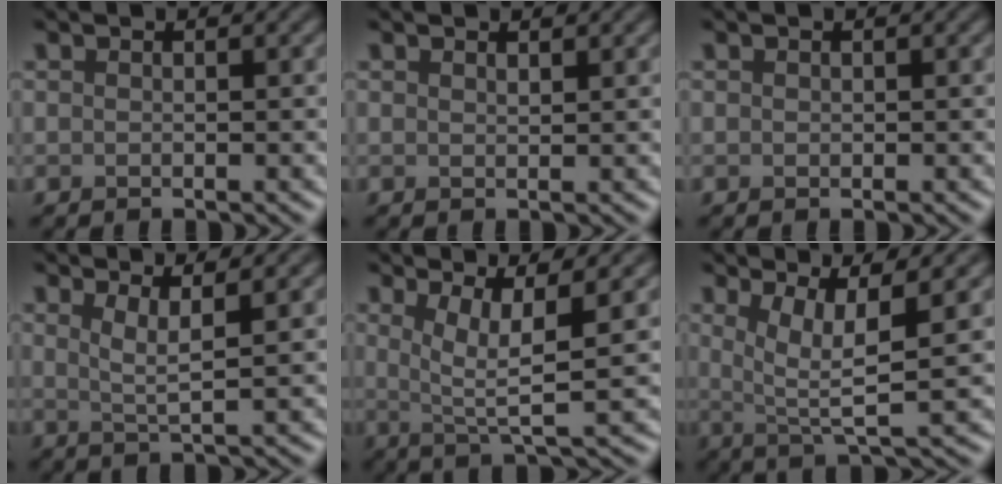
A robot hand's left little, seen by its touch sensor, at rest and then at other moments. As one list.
[{"total": 0.7, "force": [0.6, 0.2, 0.3], "torque": [-0.005, -0.001, 0.013]}, {"total": 0.0}, {"total": 2.7, "force": [1.3, 0.5, 2.3], "torque": [-0.035, -0.006, 0.025]}, {"total": 4.8, "force": [1.3, 0.9, 4.5], "torque": [-0.077, -0.005, 0.026]}, {"total": 5.2, "force": [1.5, 1.1, 4.8], "torque": [-0.081, -0.006, 0.027]}]